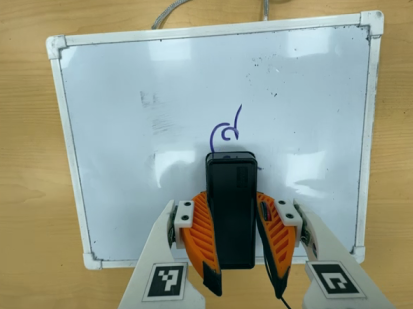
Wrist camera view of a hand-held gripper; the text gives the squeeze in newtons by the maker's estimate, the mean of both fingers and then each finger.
{"total": 9.0, "left": 7.5, "right": 10.5}